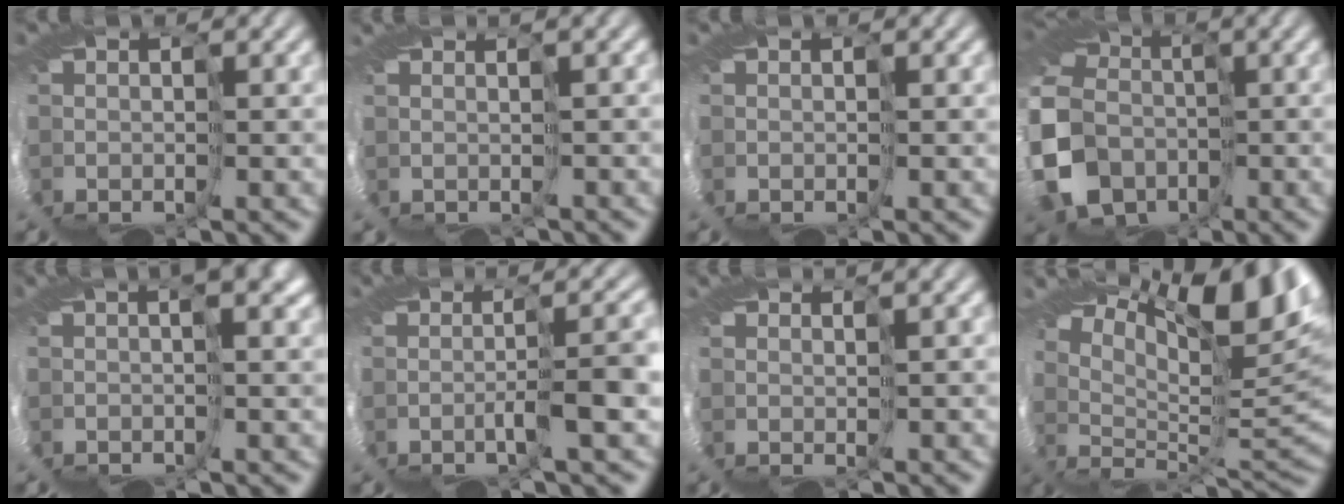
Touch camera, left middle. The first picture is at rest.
{"total": 2.2, "force": [-1.5, -0.8, -1.4], "torque": [0.017, -0.018, -0.002]}
{"total": 0.0}
{"total": 4.0, "force": [-2.0, 3.3, 1.0], "torque": [-0.093, -0.019, -0.046]}
{"total": 2.3, "force": [0.2, -2.3, 0.1], "torque": [-0.001, -0.011, 0.014]}
{"total": 4.4, "force": [0.3, -4.4, -0.1], "torque": [-0.001, 0.004, -0.008]}
{"total": 2.1, "force": [1.2, -1.5, -0.9], "torque": [0.019, -0.003, 0.025]}
{"total": 9.7, "force": [8.6, -2.5, 3.8], "torque": [-0.072, 0.010, 0.153]}